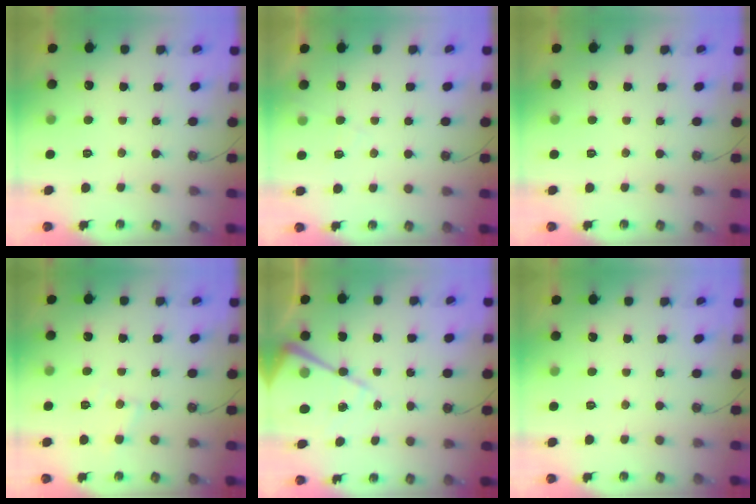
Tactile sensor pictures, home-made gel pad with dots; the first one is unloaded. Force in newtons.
{"total": 5.2, "press": 5.1, "slide": 0.7}
{"total": 0.0}
{"total": 5.5, "press": 5.5, "slide": 0.4}
{"total": 14.5, "press": 14.4, "slide": 1.1}
{"total": 2.8, "press": 2.8, "slide": 0.5}